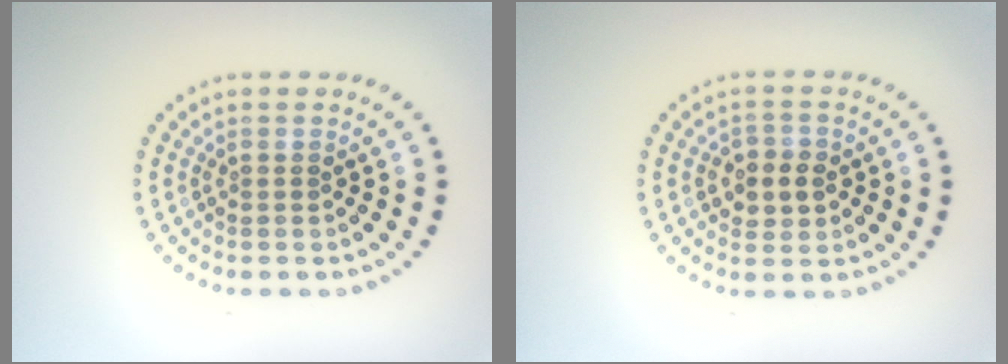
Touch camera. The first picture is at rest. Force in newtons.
{"total": 2.8, "press": 2.8, "slide": 0.4}